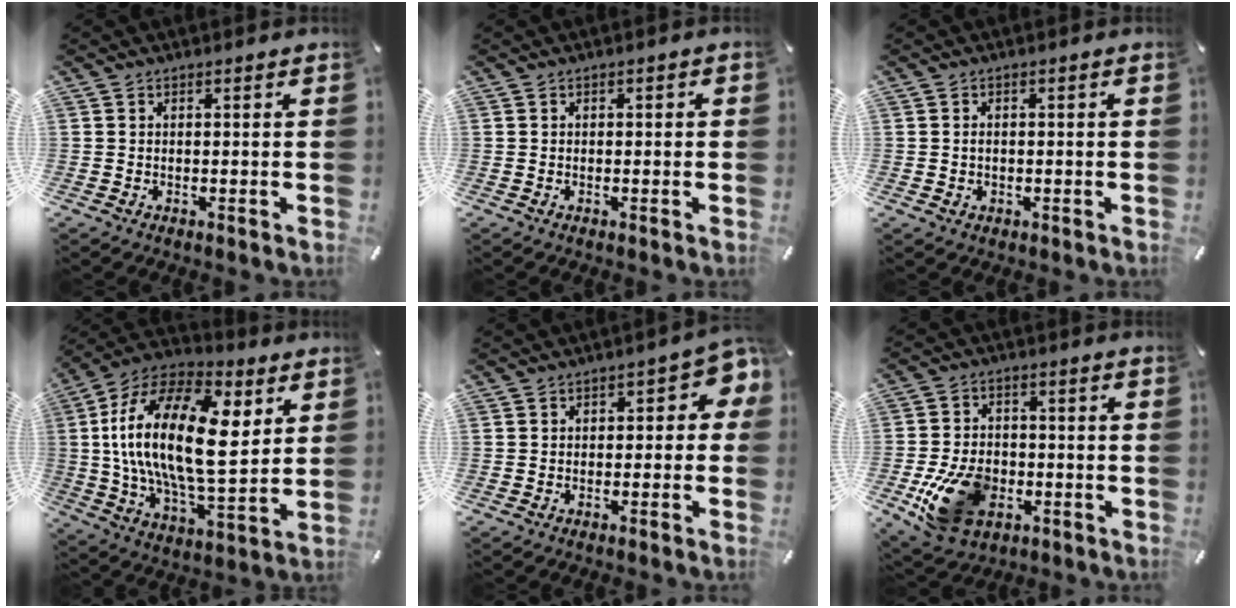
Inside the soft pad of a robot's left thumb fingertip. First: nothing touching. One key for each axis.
{"total": 0.6, "fx": -0.2, "fy": 0.5, "fz": 0.3, "tx": -0.005, "ty": 0.002, "tz": -0.006}
{"total": 1.6, "fx": -0.1, "fy": 1.2, "fz": 1.0, "tx": -0.022, "ty": 0.005, "tz": -0.003}
{"total": 25.5, "fx": 4.9, "fy": 12.8, "fz": 21.5, "tx": -0.431, "ty": -0.014, "tz": 0.079}
{"total": 4.7, "fx": -0.3, "fy": 2.9, "fz": 3.7, "tx": -0.047, "ty": 0.007, "tz": -0.012}
{"total": 14.1, "fx": -4.5, "fy": 9.9, "fz": 9.0, "tx": -0.186, "ty": 0.016, "tz": -0.076}